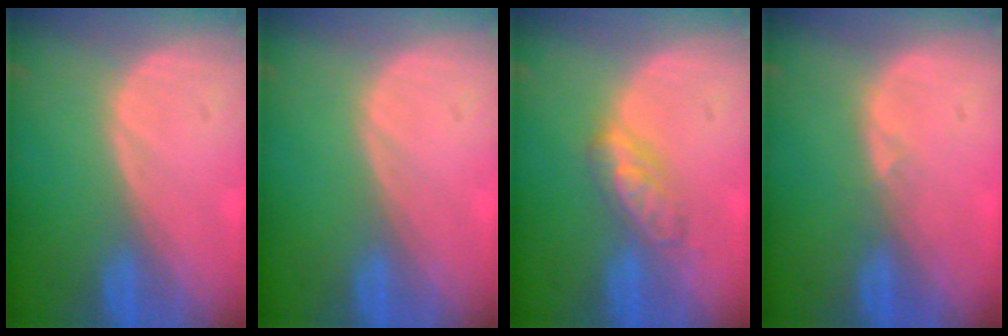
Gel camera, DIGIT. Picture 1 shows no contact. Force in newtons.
{"total": 0.0}
{"total": 4.8, "press": 4.5, "slide": 1.6}
{"total": 0.7, "press": 0.6, "slide": 0.3}